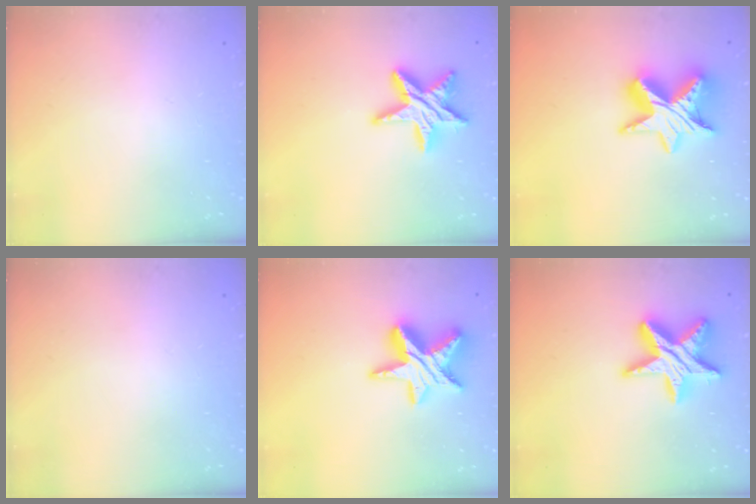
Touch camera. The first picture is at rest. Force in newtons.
{"total": 14.6, "press": 14.6, "slide": 1.1}
{"total": 14.6, "press": 14.6, "slide": 1.0}
{"total": 0.0}
{"total": 15.7, "press": 15.7, "slide": 1.2}
{"total": 16.7, "press": 16.6, "slide": 1.5}